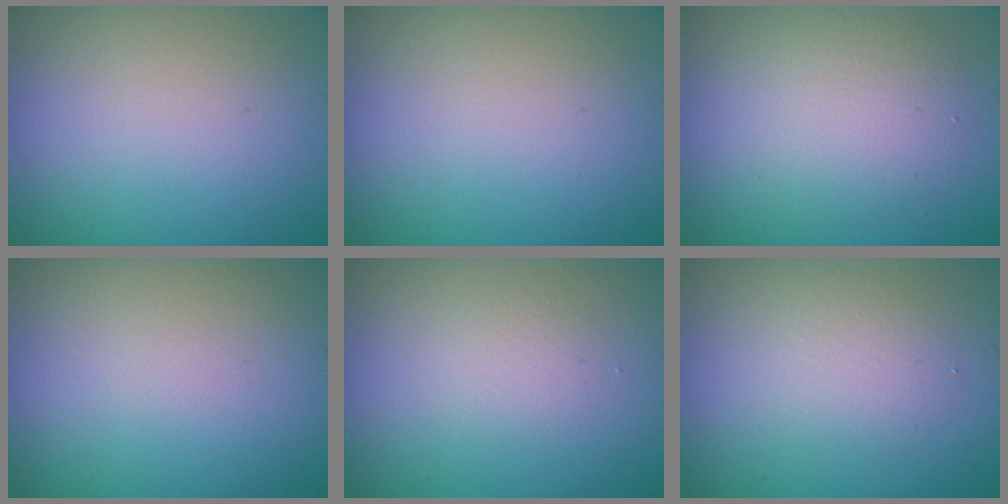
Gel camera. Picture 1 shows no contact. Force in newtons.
{"total": 0.0}
{"total": 3.7, "press": 3.7, "slide": 0.4}
{"total": 0.0}
{"total": 1.2, "press": 1.2, "slide": 0.0}
{"total": 2.2, "press": 2.2, "slide": 0.1}